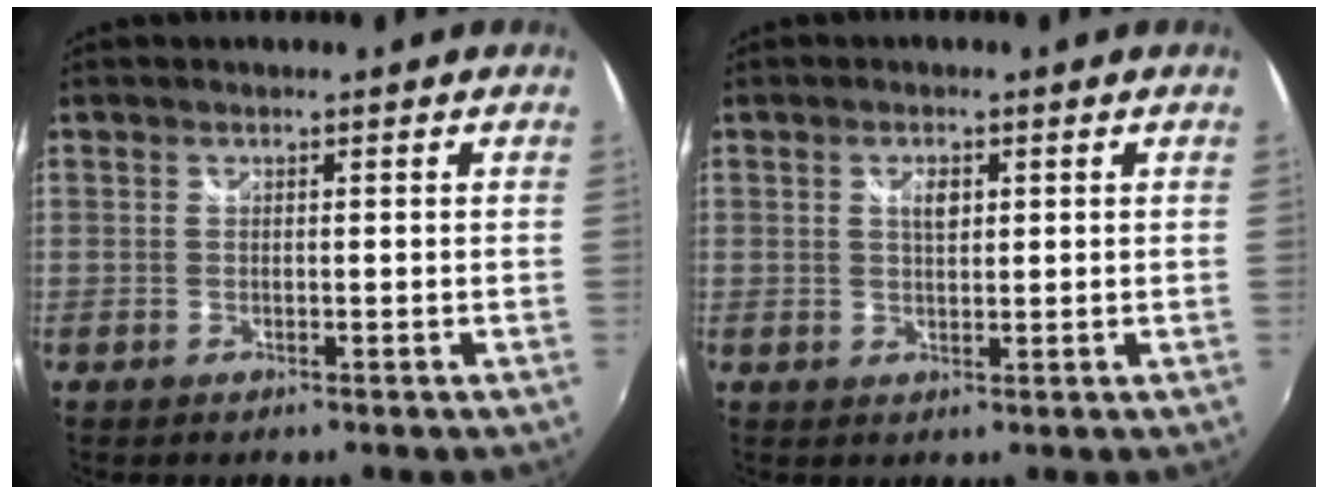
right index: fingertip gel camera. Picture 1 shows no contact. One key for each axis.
{"total": 2.5, "fx": 0.9, "fy": 1.1, "fz": 2.0, "tx": -0.034, "ty": 0.004, "tz": 0.015}